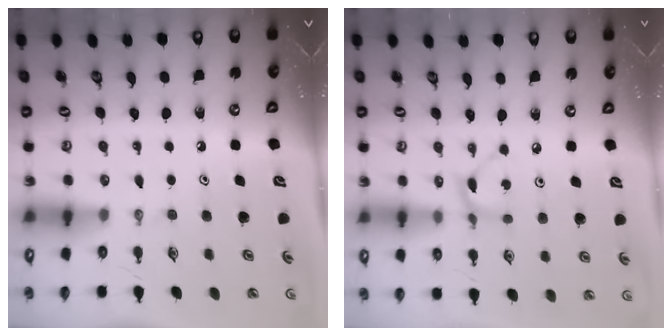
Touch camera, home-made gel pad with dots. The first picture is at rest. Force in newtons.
{"total": 2.8, "press": 2.8, "slide": 0.1}